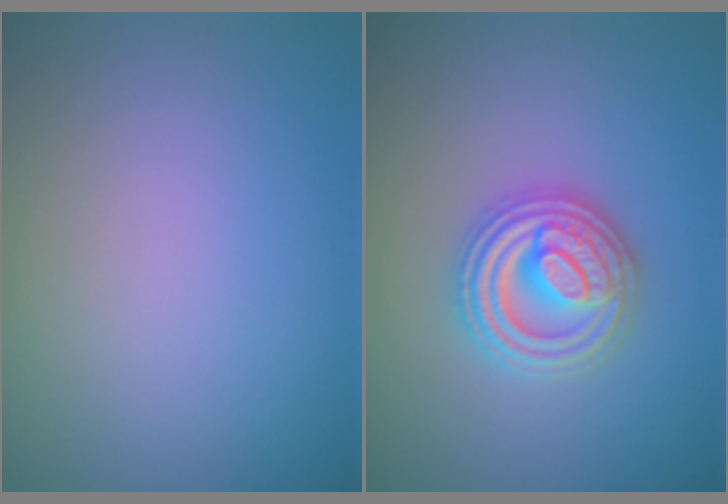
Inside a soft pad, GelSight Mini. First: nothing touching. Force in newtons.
{"total": 4.9, "press": 4.9, "slide": 0.7}